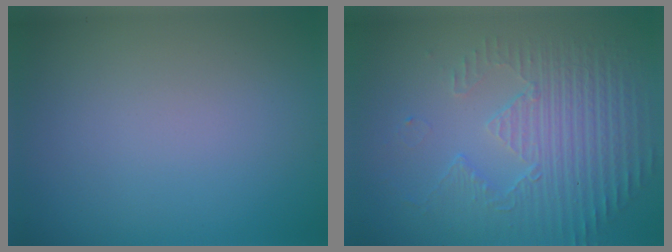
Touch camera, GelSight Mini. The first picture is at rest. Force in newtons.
{"total": 5.6, "press": 3.5, "slide": 4.4}